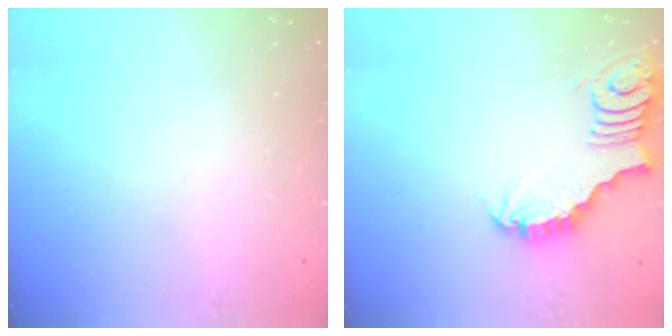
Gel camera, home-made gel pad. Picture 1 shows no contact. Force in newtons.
{"total": 3.8, "press": 3.7, "slide": 0.8}